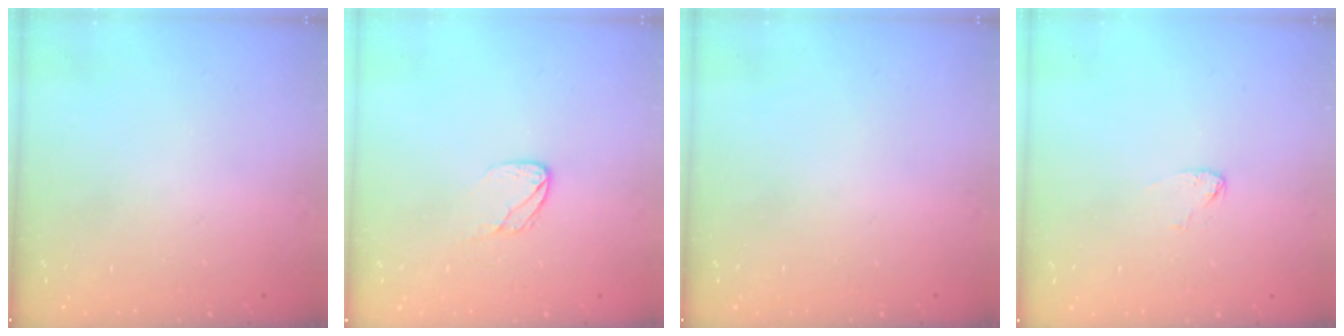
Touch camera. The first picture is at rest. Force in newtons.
{"total": 6.6, "press": 6.6, "slide": 0.5}
{"total": 0.0}
{"total": 2.6, "press": 2.6, "slide": 0.1}